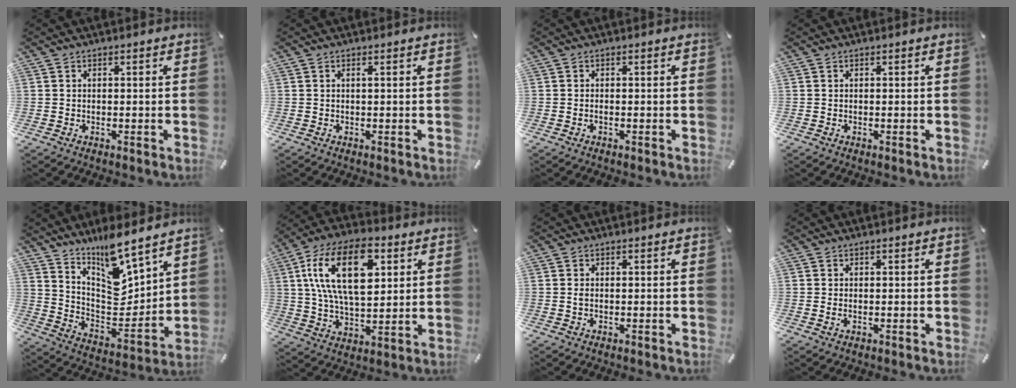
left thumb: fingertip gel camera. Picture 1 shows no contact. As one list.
[{"total": 0.6, "force": [0.2, 0.0, 0.5], "torque": [-0.009, 0.001, 0.002]}, {"total": 0.7, "force": [-0.5, 0.2, 0.5], "torque": [-0.012, -0.002, -0.009]}, {"total": 0.0}, {"total": 11.5, "force": [10.1, 3.2, 4.5], "torque": [-0.076, -0.104, 0.176]}, {"total": 19.8, "force": [6.6, 10.8, 15.3], "torque": [-0.302, -0.006, 0.105]}, {"total": 0.8, "force": [0.0, 0.3, 0.7], "torque": [-0.014, 0.002, -0.002]}, {"total": 0.8, "force": [0.1, 0.4, 0.7], "torque": [-0.008, -0.001, -0.002]}]